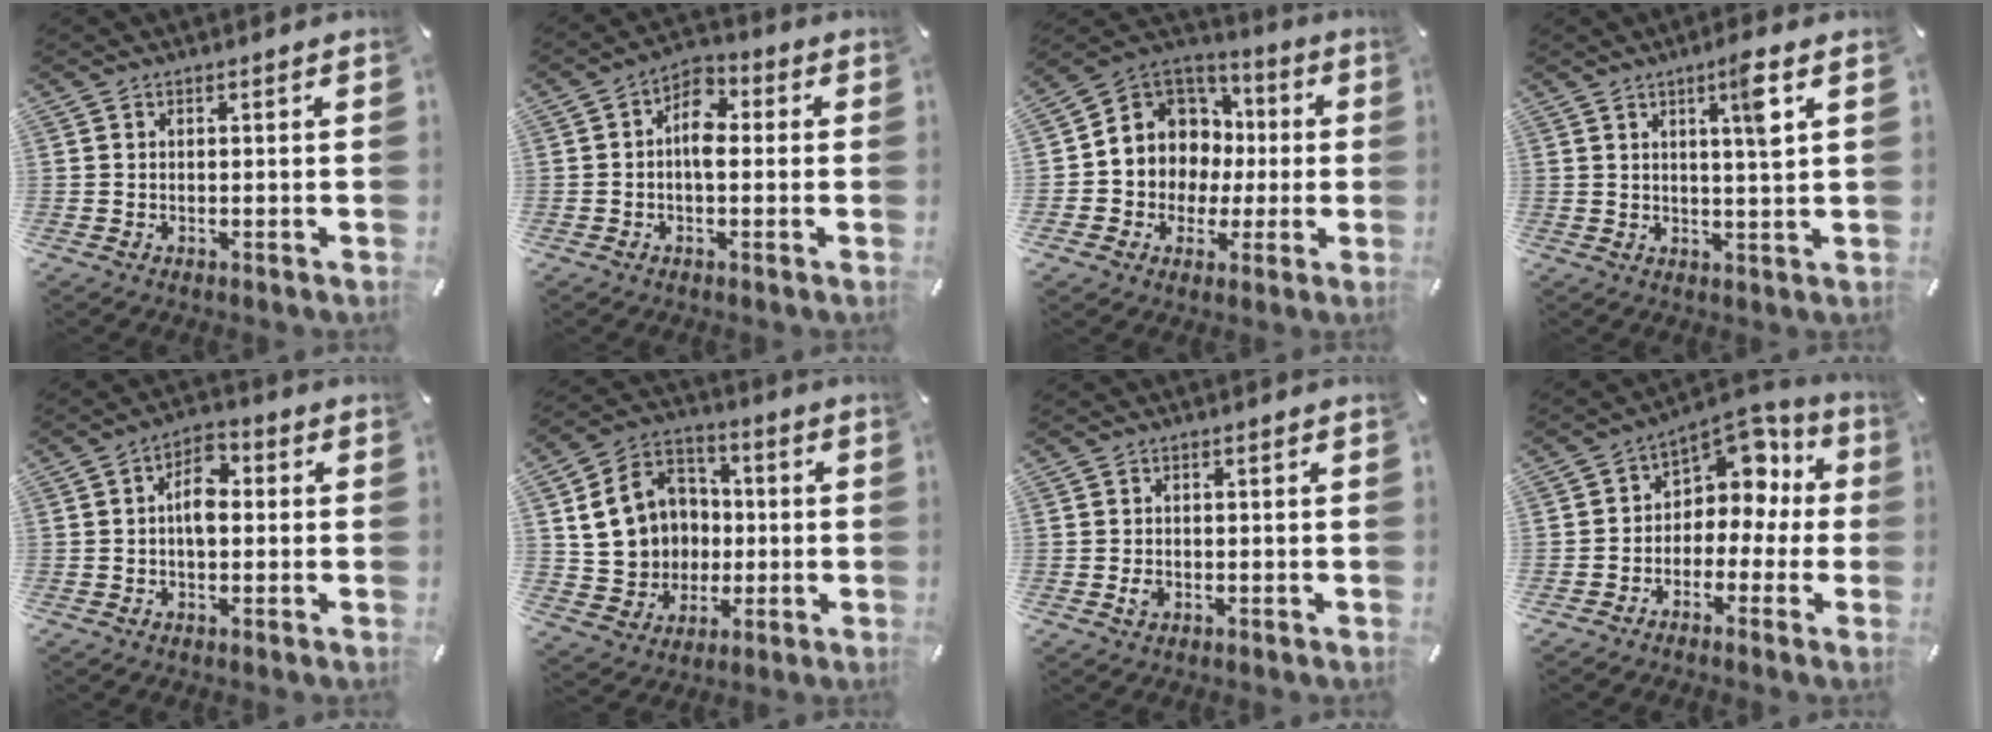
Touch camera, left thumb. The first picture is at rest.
{"total": 6.6, "force": [-0.6, 4.1, 5.1], "torque": [-0.084, 0.011, -0.015]}
{"total": 9.9, "force": [1.1, 9.8, 0.8], "torque": [-0.044, -0.029, 0.031]}
{"total": 6.3, "force": [2.6, 0.3, 5.7], "torque": [-0.085, -0.014, 0.032]}
{"total": 6.8, "force": [0.1, 4.2, 5.3], "torque": [-0.074, 0.008, -0.003]}
{"total": 15.4, "force": [0.7, 14.4, 5.6], "torque": [-0.113, 0.011, 0.023]}
{"total": 1.7, "force": [-0.4, 1.3, 1.1], "torque": [-0.026, 0.001, -0.010]}
{"total": 9.9, "force": [3.9, 7.8, 4.7], "torque": [-0.053, -0.036, 0.068]}